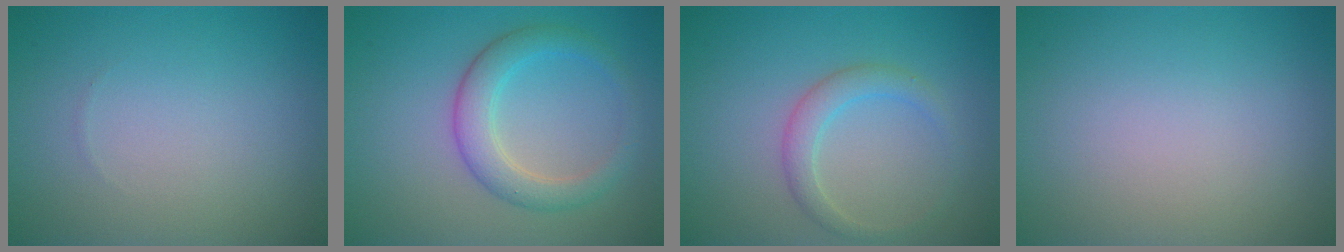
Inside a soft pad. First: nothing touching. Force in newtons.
{"total": 3.6, "press": 3.6, "slide": 0.1}
{"total": 2.2, "press": 2.2, "slide": 0.1}
{"total": 0.0}